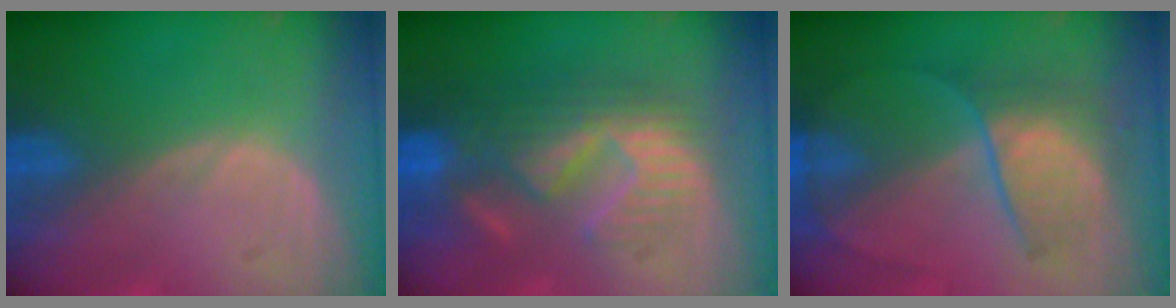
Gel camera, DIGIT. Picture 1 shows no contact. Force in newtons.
{"total": 9.6, "press": 9.4, "slide": 2.2}
{"total": 6.5, "press": 6.3, "slide": 1.3}